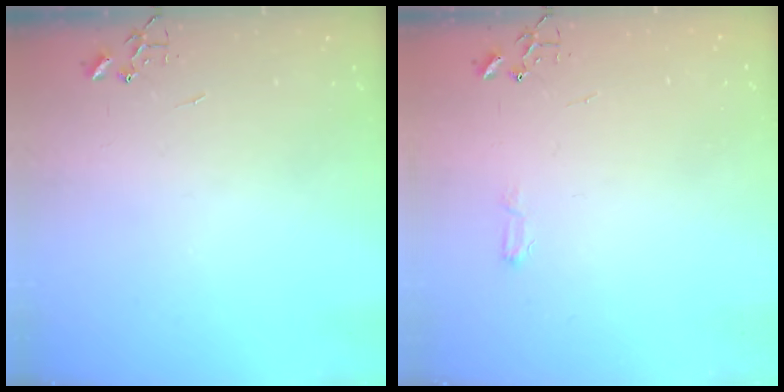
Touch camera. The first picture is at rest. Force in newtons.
{"total": 4.3, "press": 4.3, "slide": 0.4}